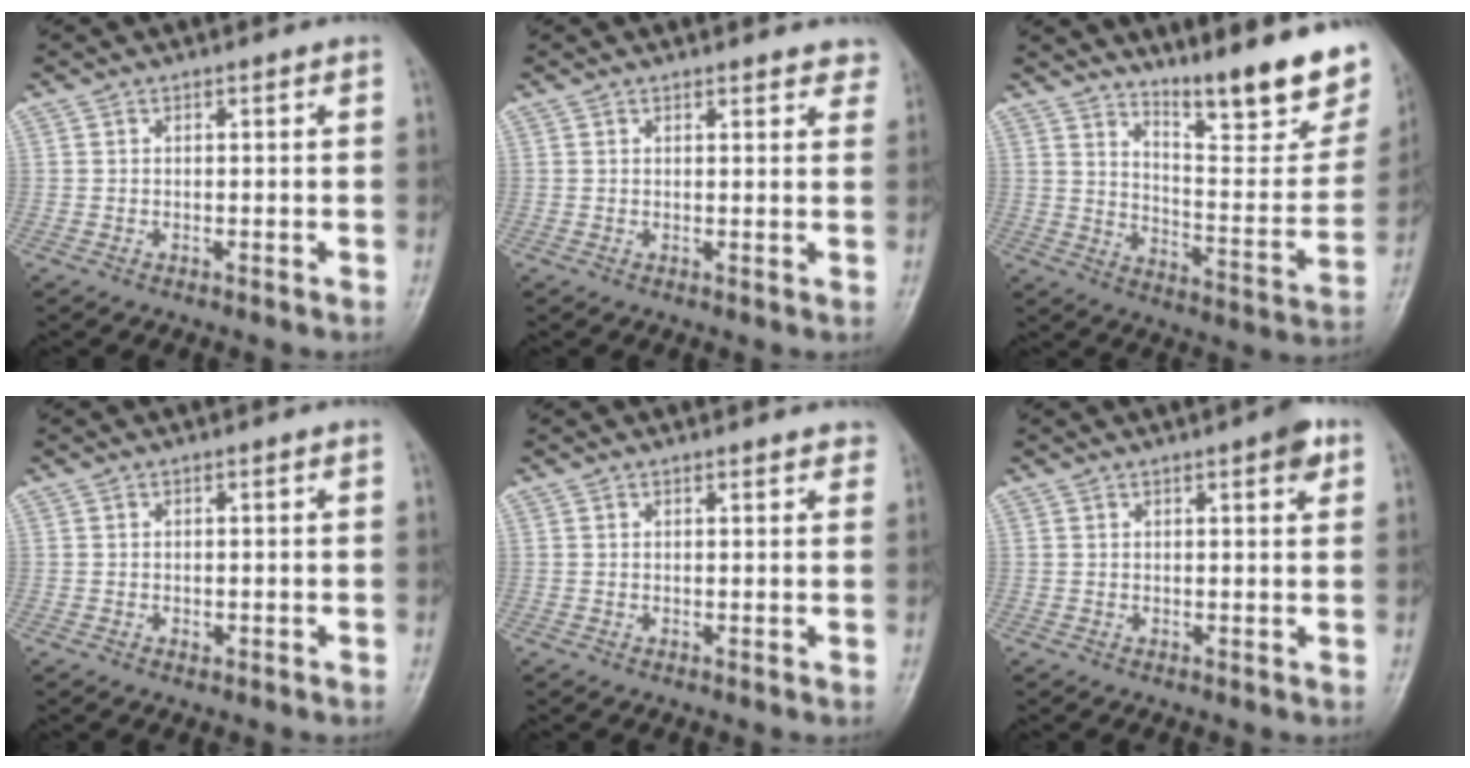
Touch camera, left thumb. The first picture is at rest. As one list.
[{"total": 4.0, "force": [3.5, 1.3, 1.4], "torque": [0.010, -0.011, 0.029]}, {"total": 22.1, "force": [15.6, 5.2, 14.8], "torque": [-0.175, -0.103, 0.227]}, {"total": 0.8, "force": [-0.2, 0.5, 0.5], "torque": [-0.007, 0.002, -0.001]}, {"total": 2.3, "force": [1.9, 0.7, 1.1], "torque": [0.001, -0.001, 0.017]}, {"total": 3.5, "force": [1.8, 0.9, 2.8], "torque": [-0.033, -0.005, 0.019]}]